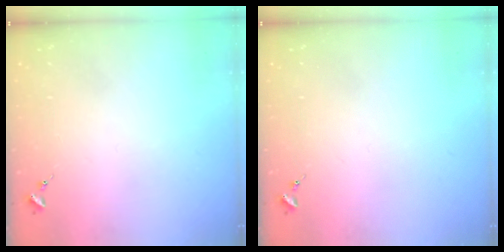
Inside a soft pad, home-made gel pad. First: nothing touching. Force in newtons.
{"total": 0.0}